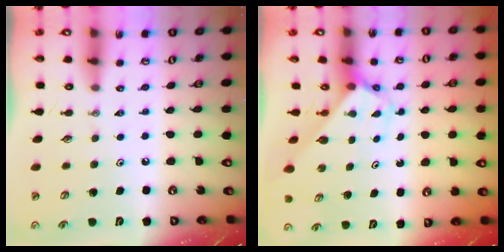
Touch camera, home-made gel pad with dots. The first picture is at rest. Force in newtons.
{"total": 2.6, "press": 2.6, "slide": 0.2}